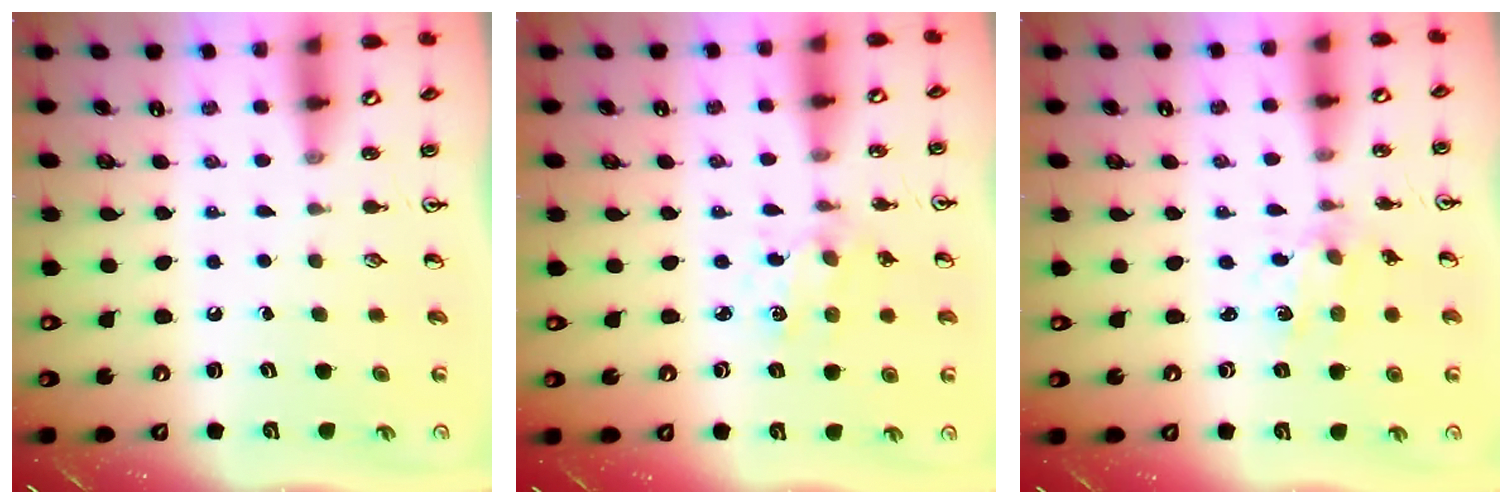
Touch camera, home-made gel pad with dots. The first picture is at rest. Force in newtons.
{"total": 1.9, "press": 1.9, "slide": 0.3}
{"total": 1.9, "press": 1.9, "slide": 0.2}